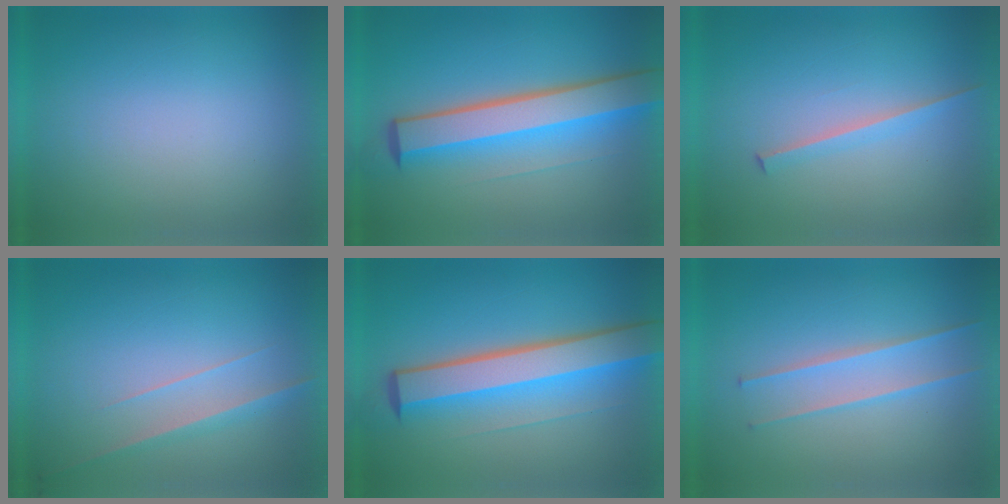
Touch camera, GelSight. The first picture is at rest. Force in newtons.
{"total": 8.0}
{"total": 1.8}
{"total": 2.8}
{"total": 8.0}
{"total": 2.4}